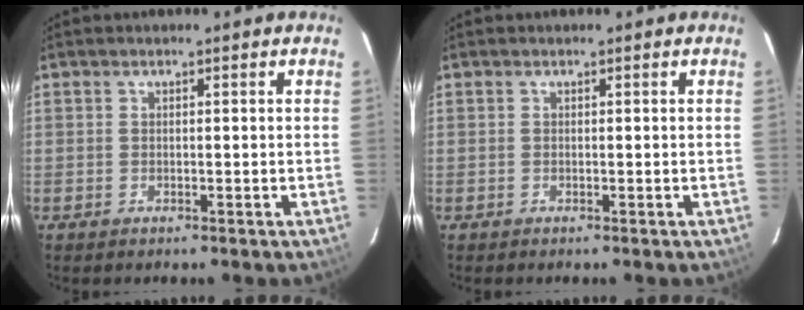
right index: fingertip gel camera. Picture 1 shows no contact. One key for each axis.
{"total": 0.0}